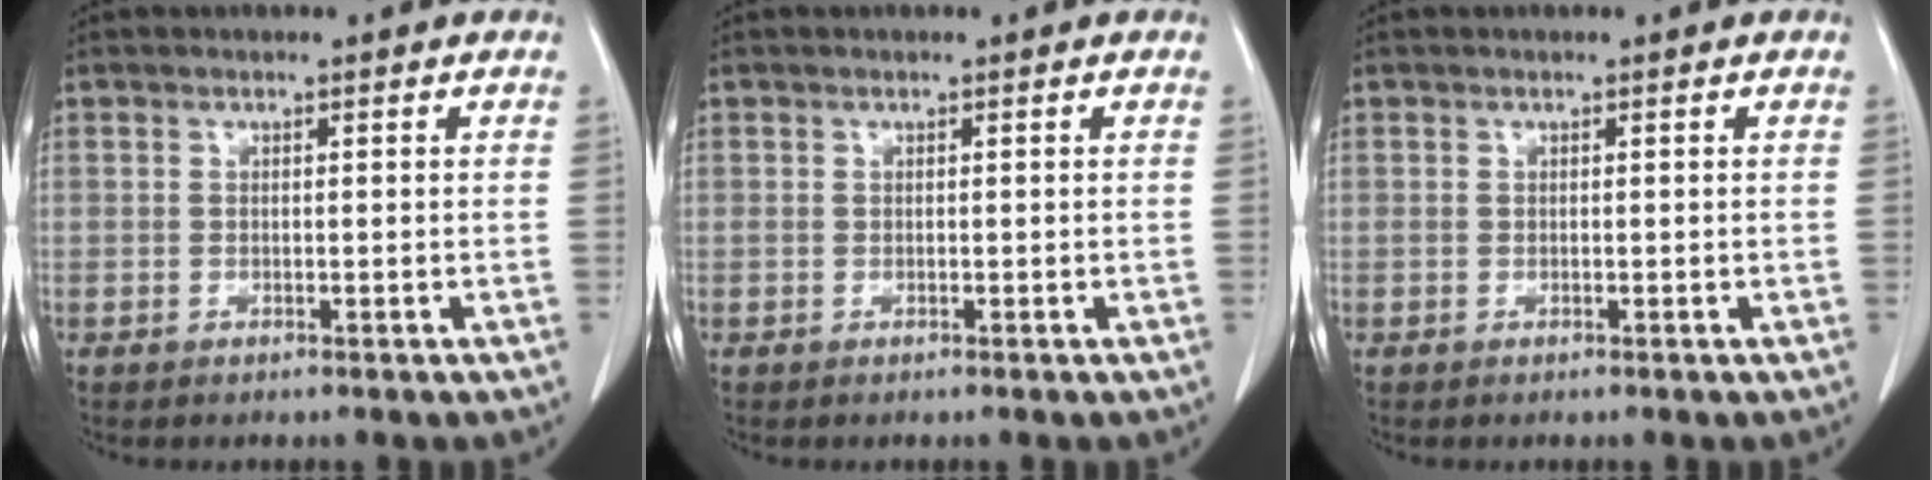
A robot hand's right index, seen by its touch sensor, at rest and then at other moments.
{"total": 0.0}
{"total": 0.0}